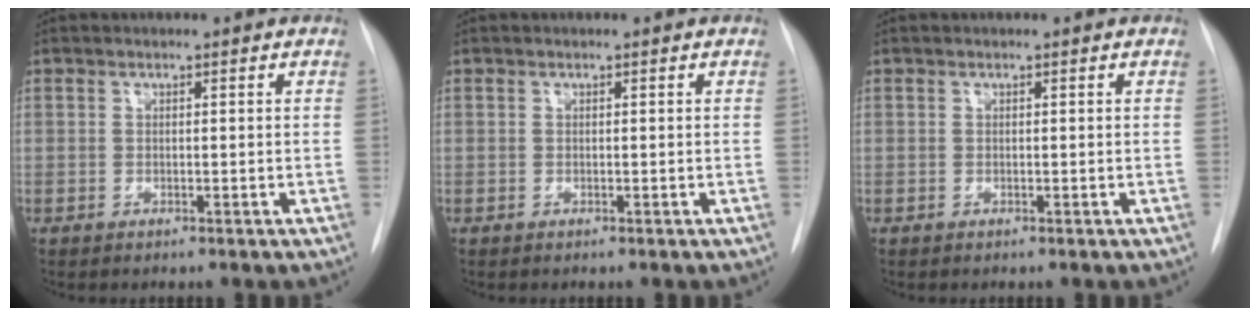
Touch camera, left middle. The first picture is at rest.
{"total": 0.0}
{"total": 0.0}